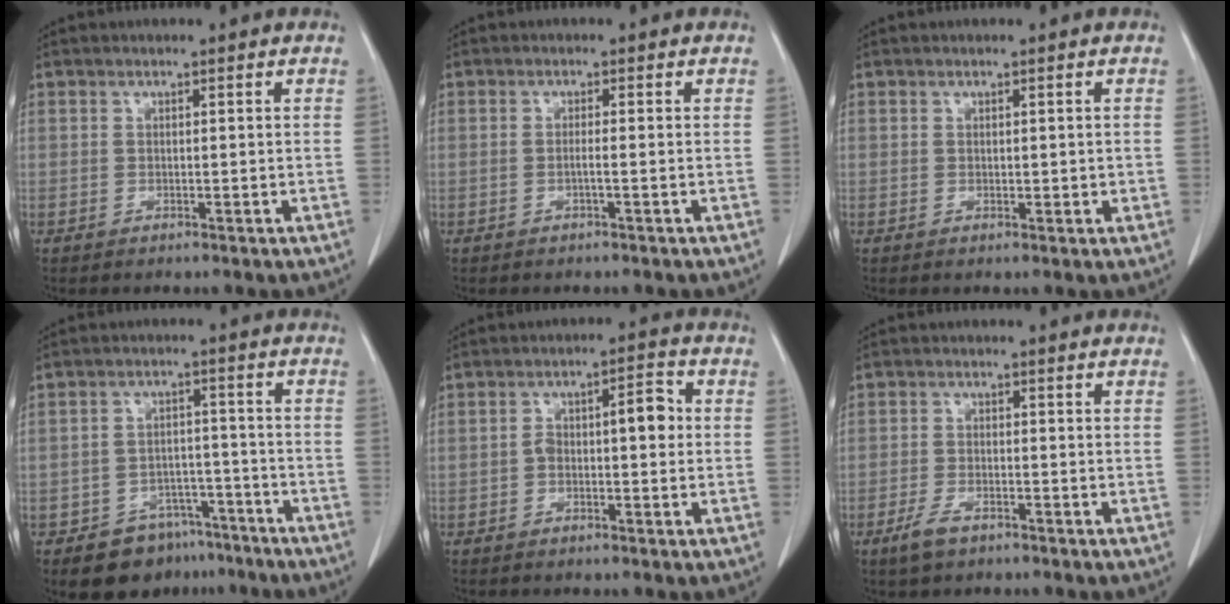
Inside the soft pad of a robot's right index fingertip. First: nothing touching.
{"total": 1.0, "force": [-0.3, -0.1, 0.9], "torque": [-0.016, 0.001, -0.006]}
{"total": 1.3, "force": [0.1, 0.7, 1.0], "torque": [-0.014, -0.002, 0.005]}
{"total": 8.2, "force": [-5.8, 5.5, 1.5], "torque": [-0.006, 0.028, -0.081]}
{"total": 5.6, "force": [0.0, 2.2, 5.2], "torque": [-0.083, 0.031, -0.001]}
{"total": 3.4, "force": [-2.3, 1.3, 2.1], "torque": [-0.049, -0.002, -0.041]}